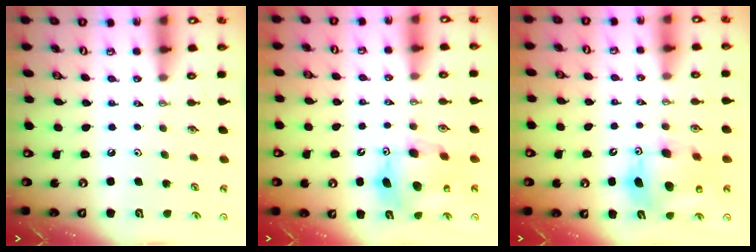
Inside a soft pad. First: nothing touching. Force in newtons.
{"total": 11.8, "press": 11.7, "slide": 1.1}
{"total": 13.7, "press": 13.5, "slide": 2.3}